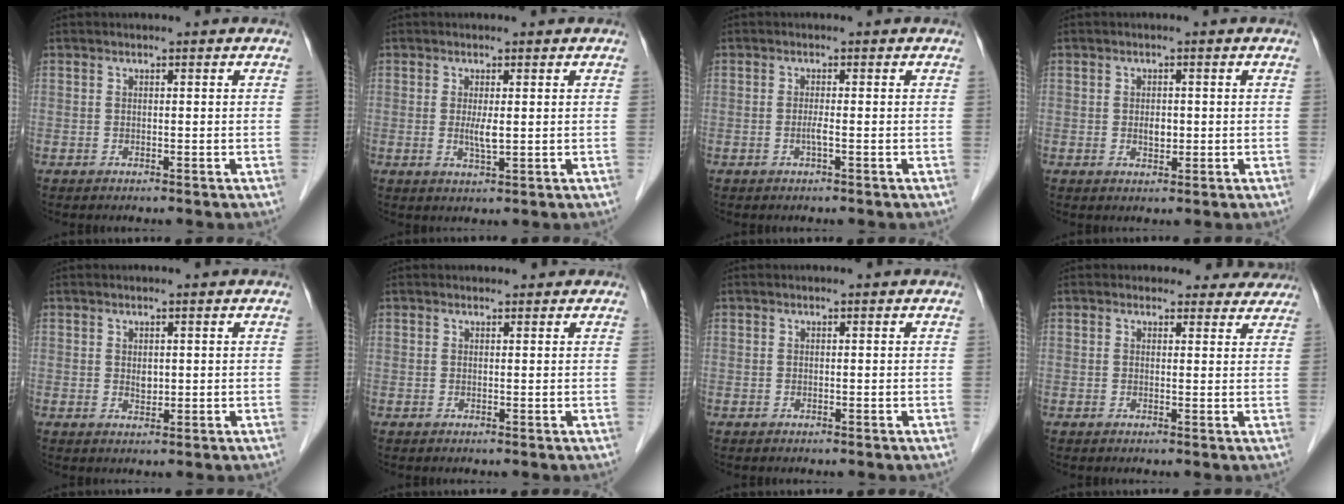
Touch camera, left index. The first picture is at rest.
{"total": 2.6, "force": [0.2, 0.4, 2.5], "torque": [-0.054, -0.006, 0.006]}
{"total": 1.1, "force": [-0.4, -0.1, 1.1], "torque": [-0.024, -0.001, -0.008]}
{"total": 2.0, "force": [-0.1, 1.2, 1.6], "torque": [-0.028, 0.000, 0.001]}
{"total": 1.5, "force": [0.3, 0.9, 1.1], "torque": [-0.019, -0.003, 0.009]}
{"total": 1.3, "force": [1.1, 0.7, 0.2], "torque": [-0.004, 0.006, 0.010]}
{"total": 0.0}
{"total": 4.9, "force": [4.3, 2.3, -0.2], "torque": [0.023, -0.002, 0.030]}